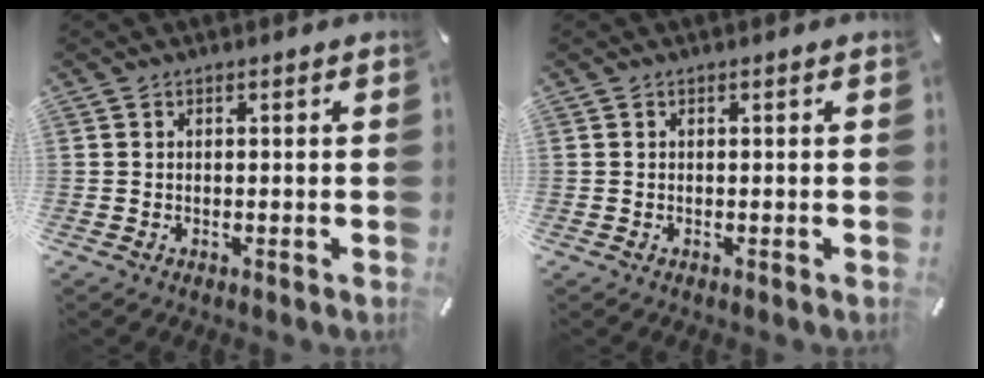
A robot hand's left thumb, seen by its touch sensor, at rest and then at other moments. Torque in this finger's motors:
{"motor_torque": [-0.01, 0.00, -0.07, 0.07, 0.00]}